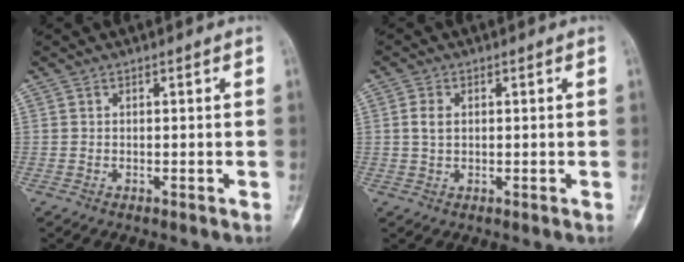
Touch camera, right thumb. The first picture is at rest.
{"total": 2.6, "force": [0.5, 1.7, 2.0], "torque": [-0.037, -0.001, 0.010]}